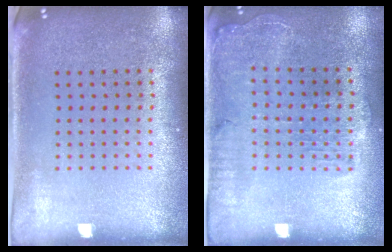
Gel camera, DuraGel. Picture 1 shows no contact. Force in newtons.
{"total": 1.4, "press": 1.4, "slide": 0.3}